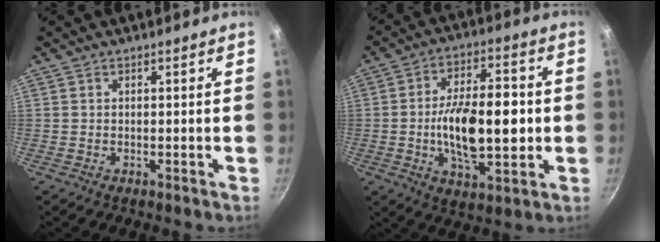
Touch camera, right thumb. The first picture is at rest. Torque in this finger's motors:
{"motor_torque": [-0.27, 0.97, 1.49, -0.12, 0.15]}